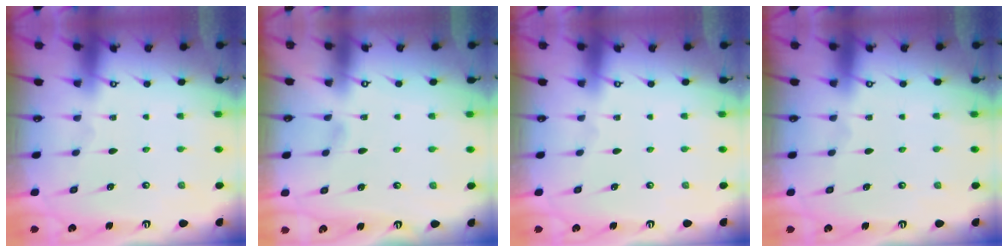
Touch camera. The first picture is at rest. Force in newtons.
{"total": 2.2, "press": 2.2, "slide": 0.3}
{"total": 0.0}
{"total": 0.0}